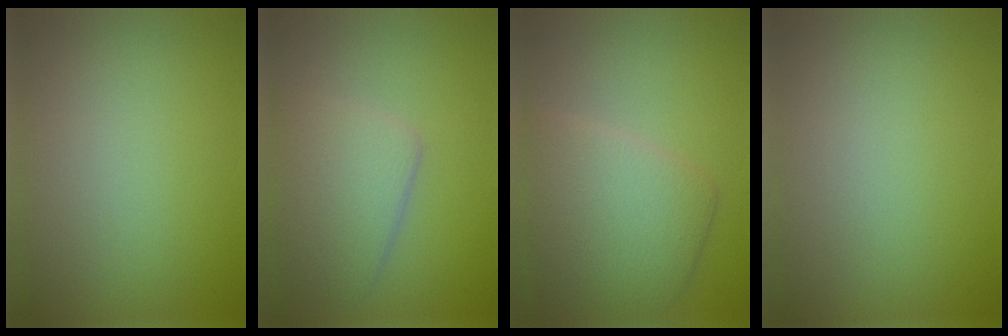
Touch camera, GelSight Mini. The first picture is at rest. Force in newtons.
{"total": 4.1, "press": 4.1, "slide": 0.1}
{"total": 5.5, "press": 5.5, "slide": 0.2}
{"total": 0.0}